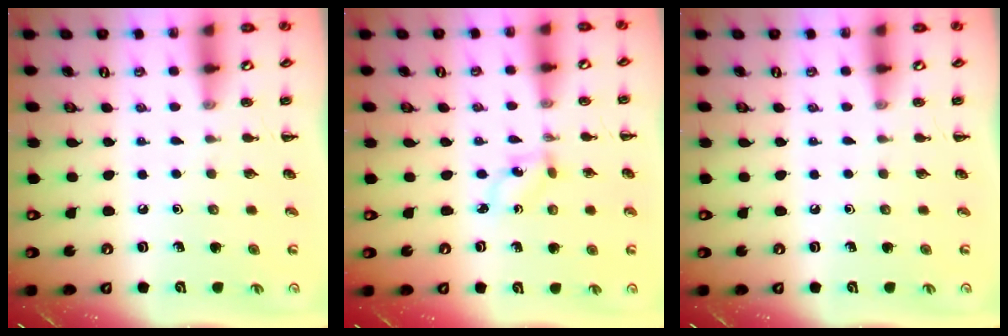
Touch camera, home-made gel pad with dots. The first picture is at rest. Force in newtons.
{"total": 1.7, "press": 1.5, "slide": 0.8}
{"total": 0.0}